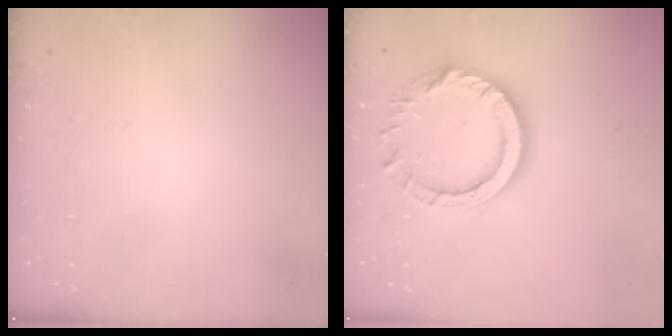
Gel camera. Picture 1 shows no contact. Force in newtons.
{"total": 12.6, "press": 12.6, "slide": 1.2}